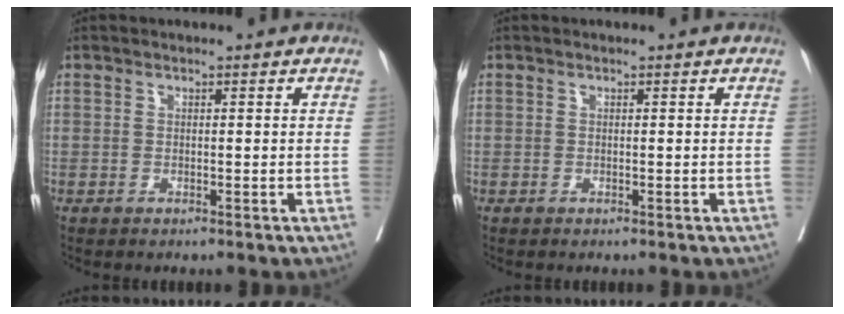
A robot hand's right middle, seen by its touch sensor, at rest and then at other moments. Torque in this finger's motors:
{"motor_torque": [0.18, -0.06, 0.06, 0.00]}